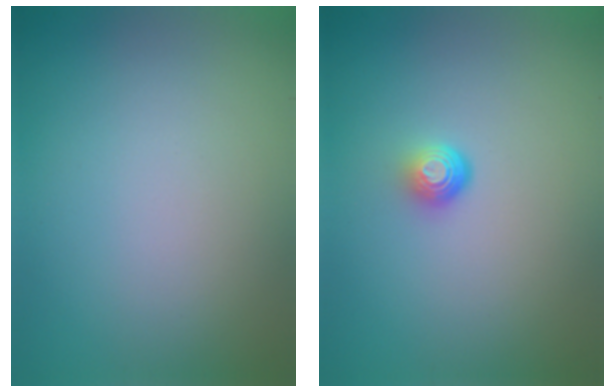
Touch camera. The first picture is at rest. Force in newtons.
{"total": 1.8, "press": 1.1, "slide": 1.4}